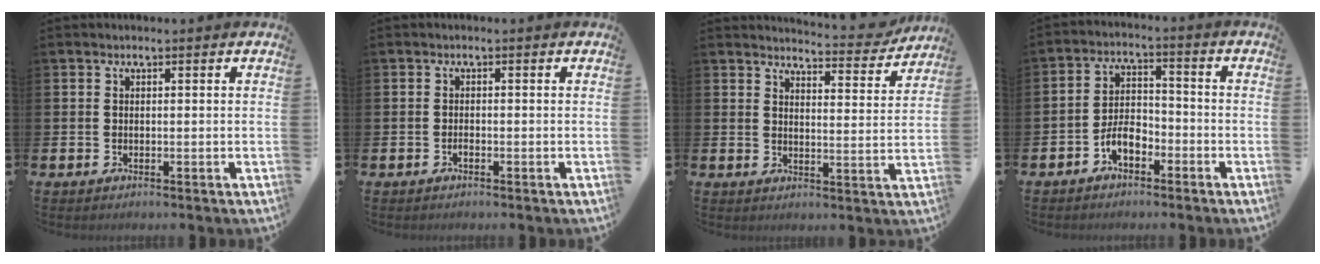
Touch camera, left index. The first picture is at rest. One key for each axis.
{"total": 0.6, "fx": -0.5, "fy": 0.2, "fz": 0.4, "tx": -0.002, "ty": -0.006, "tz": -0.010}
{"total": 4.6, "fx": 4.5, "fy": 0.4, "fz": 0.6, "tx": -0.006, "ty": -0.038, "tz": 0.073}
{"total": 4.6, "fx": -2.7, "fy": 2.3, "fz": 2.8, "tx": -0.049, "ty": 0.015, "tz": -0.051}